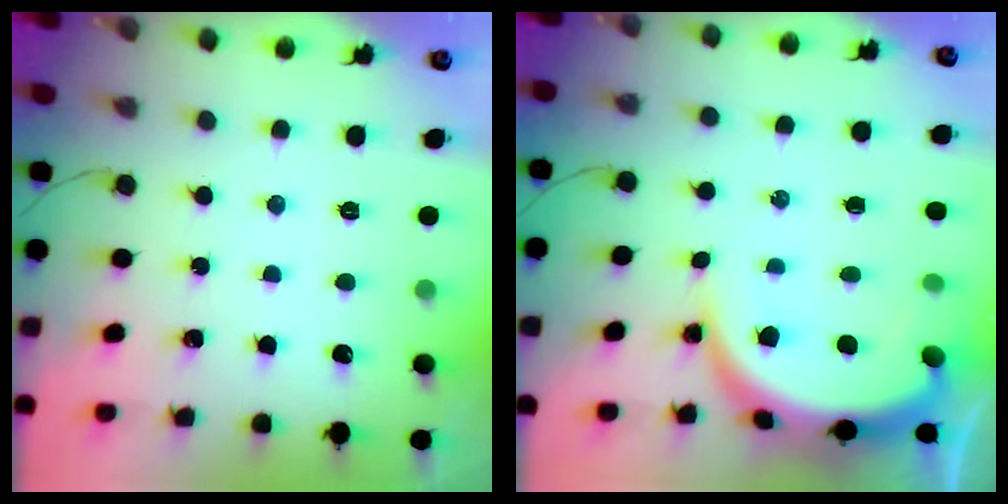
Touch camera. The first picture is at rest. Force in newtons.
{"total": 9.8, "press": 9.7, "slide": 0.7}